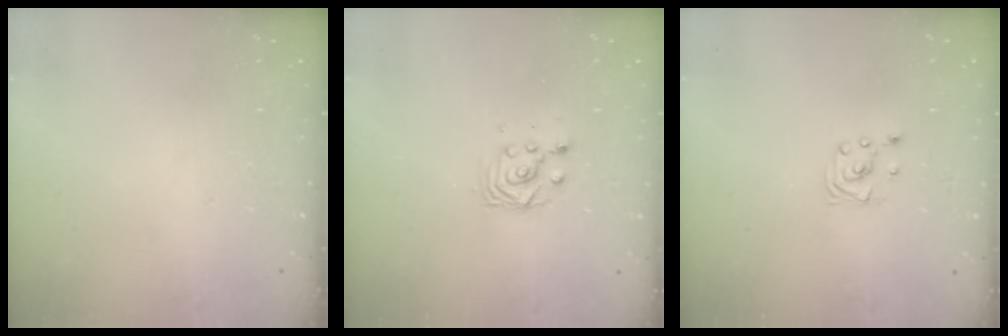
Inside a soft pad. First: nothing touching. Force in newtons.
{"total": 2.8, "press": 2.5, "slide": 1.3}
{"total": 2.0, "press": 2.0, "slide": 0.1}